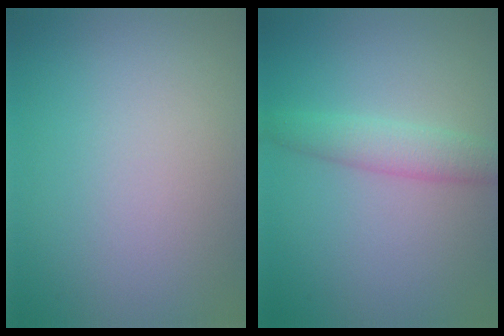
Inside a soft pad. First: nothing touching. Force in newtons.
{"total": 2.7, "press": 2.7, "slide": 0.1}